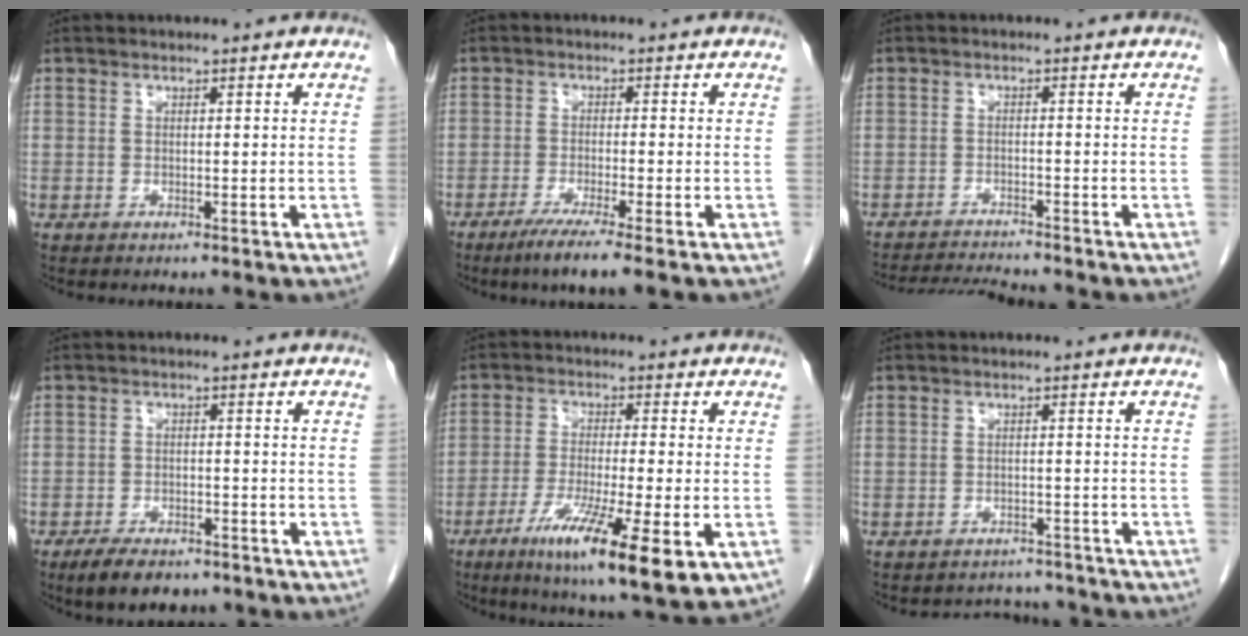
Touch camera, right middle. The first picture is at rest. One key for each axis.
{"total": 5.9, "fx": -4.1, "fy": -0.6, "fz": 4.3, "tx": -0.074, "ty": -0.016, "tz": -0.072}
{"total": 6.5, "fx": -6.3, "fy": -0.4, "fz": 1.4, "tx": -0.022, "ty": -0.013, "tz": -0.104}
{"total": 6.4, "fx": -4.8, "fy": 2.7, "fz": 3.2, "tx": -0.056, "ty": -0.004, "tz": -0.075}
{"total": 14.6, "fx": -6.4, "fy": 1.4, "fz": 13.0, "tx": -0.198, "ty": -0.036, "tz": -0.101}
{"total": 5.6, "fx": -5.3, "fy": 1.6, "fz": -0.3, "tx": 0.005, "ty": 0.013, "tz": -0.066}